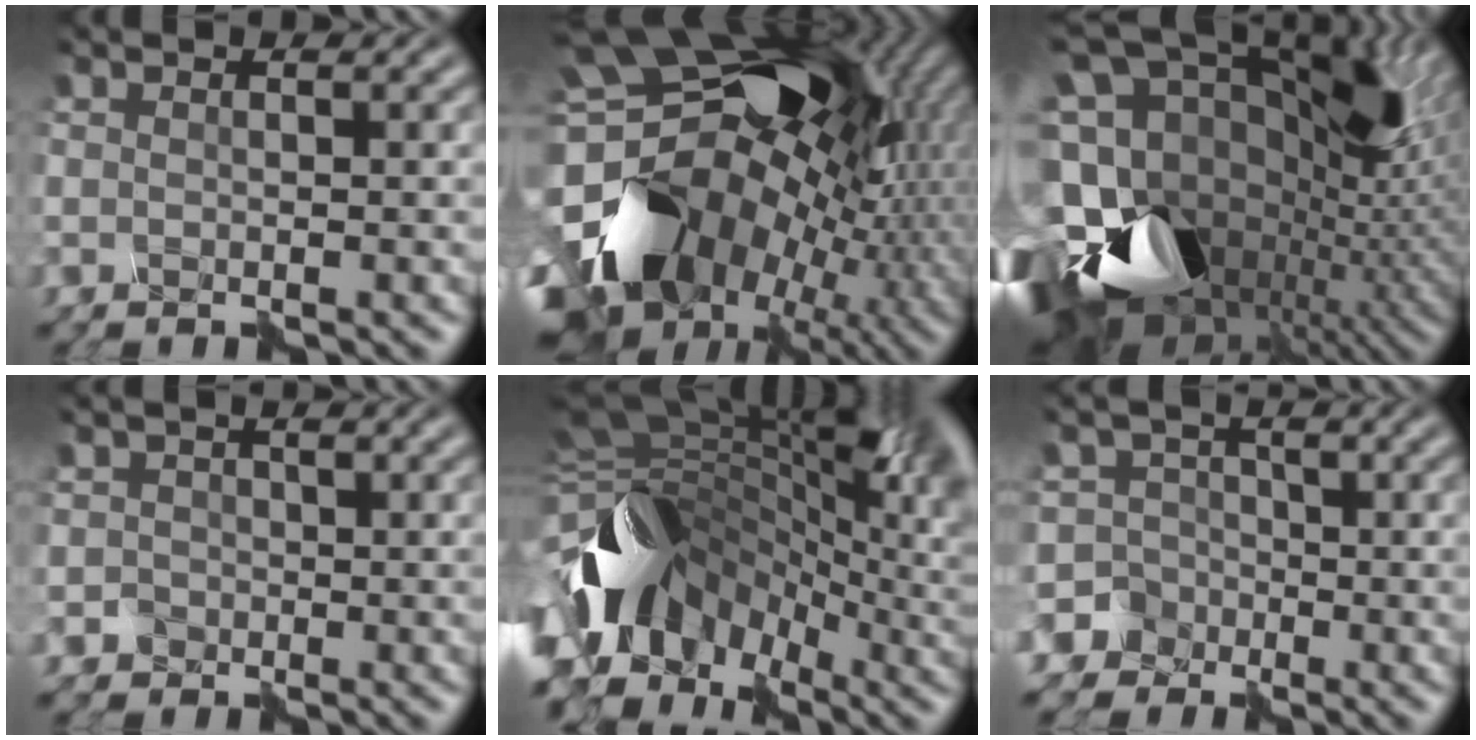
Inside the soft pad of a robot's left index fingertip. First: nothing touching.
{"total": 17.1, "force": [-0.3, 11.9, 12.3], "torque": [-0.236, -0.006, 0.009]}
{"total": 20.9, "force": [-1.3, 14.8, 14.7], "torque": [-0.283, -0.011, -0.046]}
{"total": 1.8, "force": [0.2, 1.5, -0.9], "torque": [0.024, 0.013, -0.009]}
{"total": 15.0, "force": [-2.3, 10.3, 10.6], "torque": [-0.193, 0.015, -0.048]}
{"total": 6.2, "force": [-2.6, 5.7, -0.1], "torque": [0.007, 0.023, -0.079]}